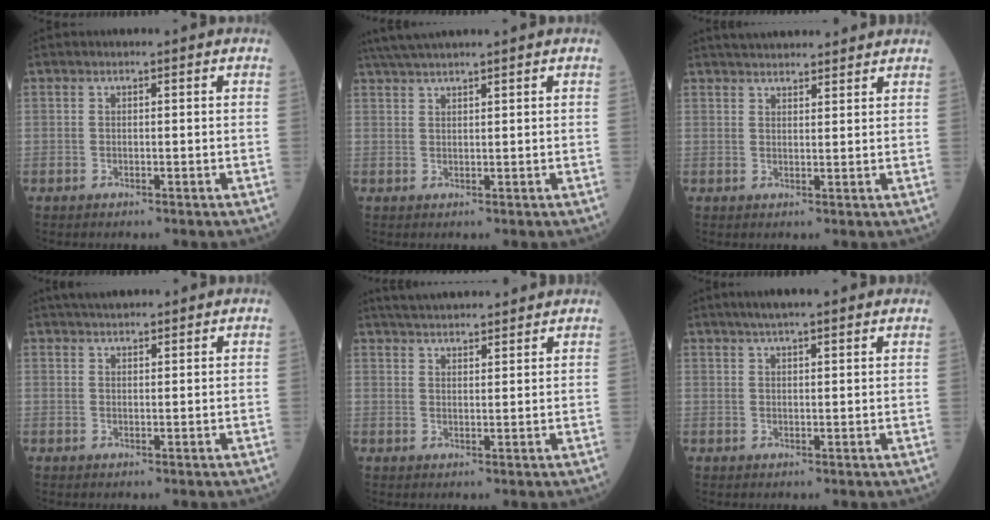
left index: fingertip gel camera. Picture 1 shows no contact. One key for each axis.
{"total": 5.7, "fx": 4.9, "fy": -0.6, "fz": 2.7, "tx": -0.048, "ty": 0.033, "tz": 0.092}
{"total": 10.0, "fx": 9.2, "fy": 2.0, "fz": 3.5, "tx": -0.045, "ty": 0.033, "tz": 0.125}
{"total": 5.0, "fx": 4.5, "fy": 1.0, "fz": 2.0, "tx": -0.031, "ty": 0.033, "tz": 0.072}
{"total": 11.6, "fx": 10.7, "fy": 1.8, "fz": 4.1, "tx": -0.064, "ty": 0.034, "tz": 0.157}
{"total": 7.7, "fx": 6.2, "fy": 0.9, "fz": 4.4, "tx": -0.061, "ty": 0.033, "tz": 0.086}